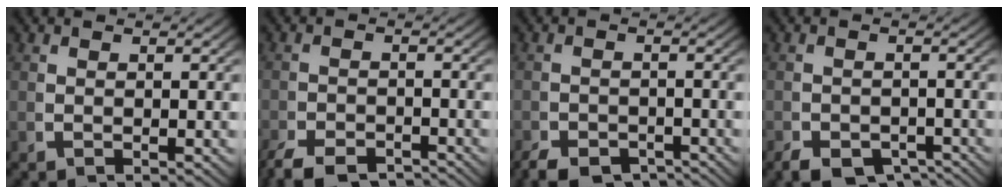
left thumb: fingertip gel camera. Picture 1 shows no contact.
{"total": 4.1, "force": [-3.7, 1.2, 1.1], "torque": [-0.019, -0.018, -0.061]}
{"total": 3.9, "force": [-3.4, 1.6, 1.1], "torque": [-0.007, -0.020, -0.054]}
{"total": 5.2, "force": [-3.9, 2.8, 2.0], "torque": [-0.028, -0.031, -0.055]}